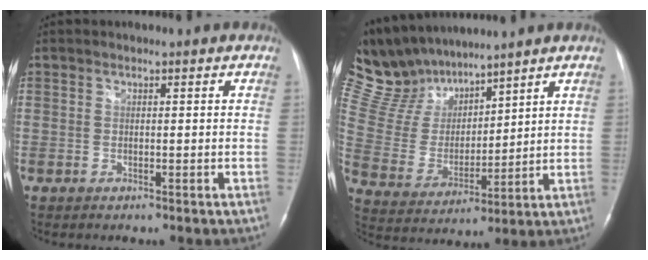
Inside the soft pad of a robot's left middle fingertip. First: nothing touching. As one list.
[{"total": 13.0, "force": [11.7, 4.0, 3.8], "torque": [-0.101, 0.022, 0.242]}]